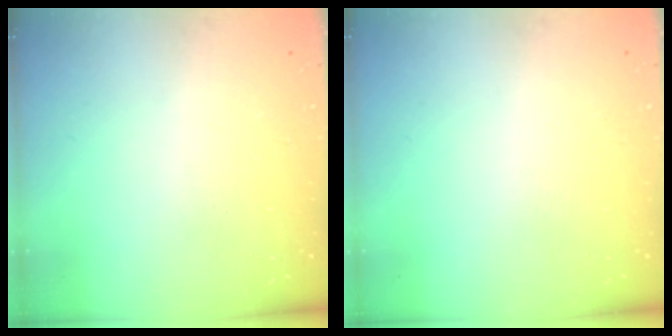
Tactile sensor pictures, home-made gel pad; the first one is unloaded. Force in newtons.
{"total": 0.0}